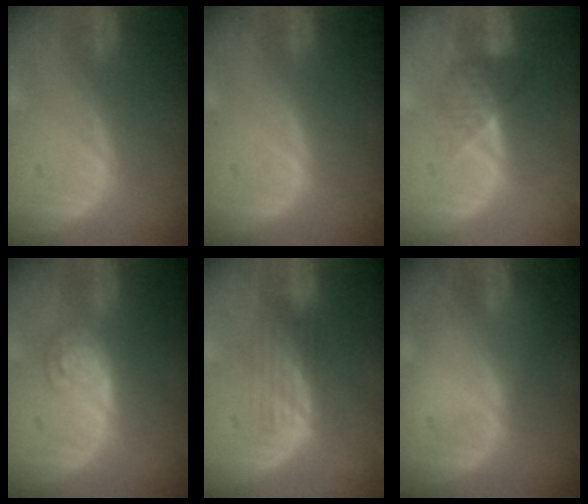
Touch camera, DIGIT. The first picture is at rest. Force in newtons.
{"total": 0.0}
{"total": 3.6, "press": 3.3, "slide": 1.3}
{"total": 5.3, "press": 4.7, "slide": 2.6}
{"total": 4.3, "press": 3.6, "slide": 2.3}
{"total": 0.0}